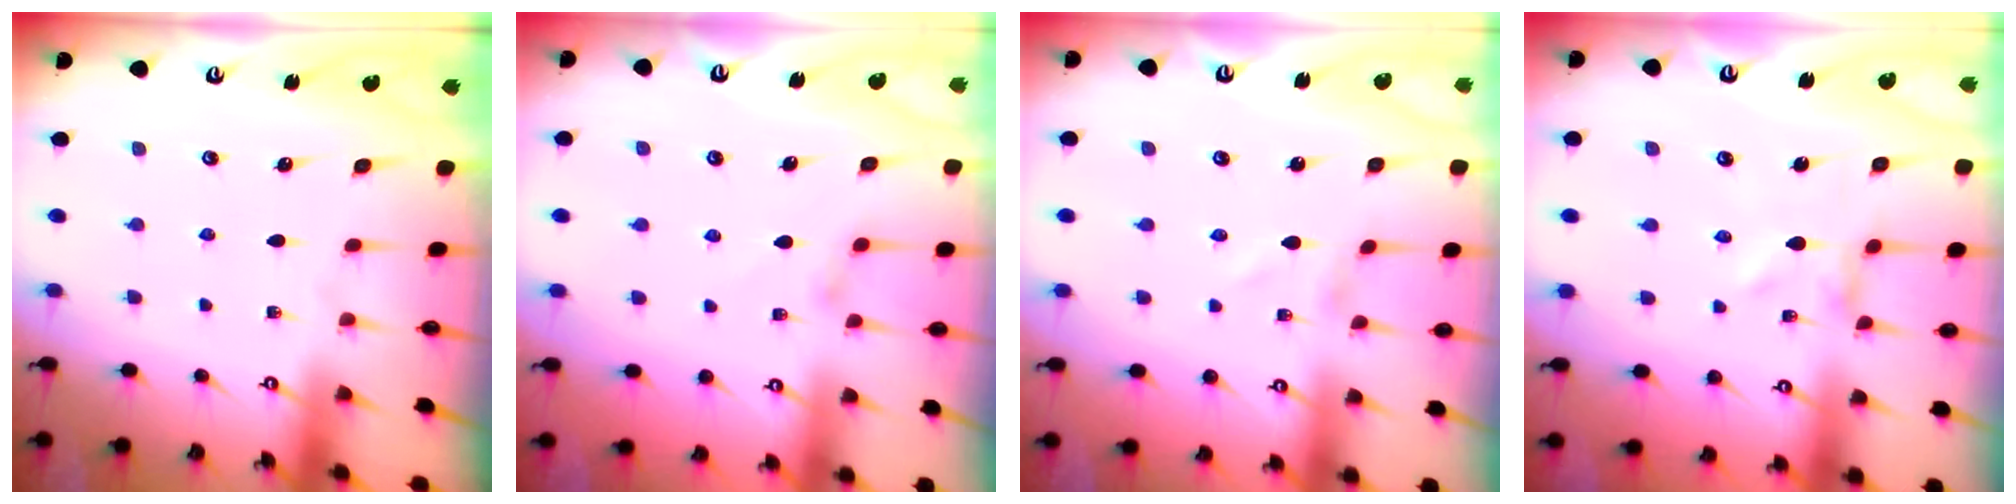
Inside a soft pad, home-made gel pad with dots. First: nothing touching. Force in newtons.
{"total": 1.3, "press": 1.3, "slide": 0.3}
{"total": 1.5, "press": 1.5, "slide": 0.1}
{"total": 0.0}